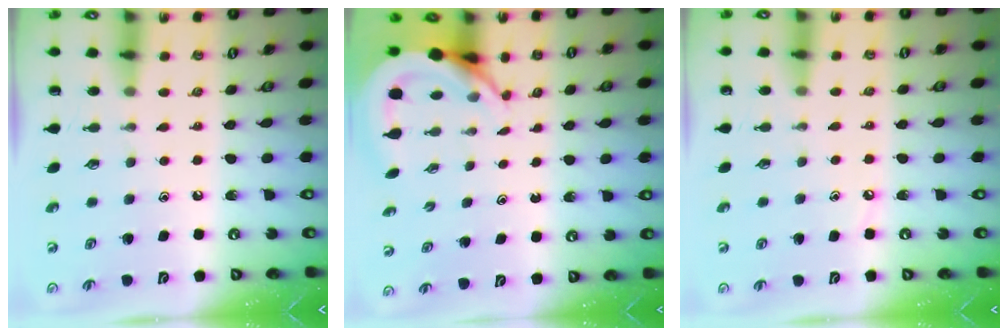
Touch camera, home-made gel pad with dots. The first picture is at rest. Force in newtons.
{"total": 5.3, "press": 5.2, "slide": 0.5}
{"total": 2.4, "press": 2.4, "slide": 0.3}